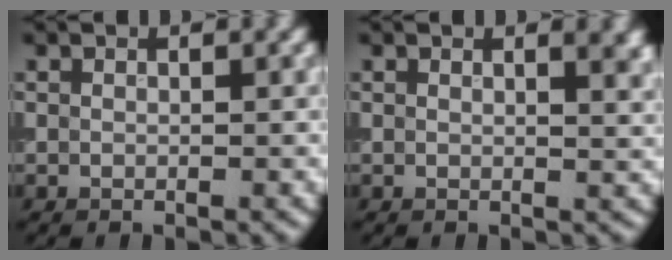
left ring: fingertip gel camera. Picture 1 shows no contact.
{"total": 2.5, "force": [1.5, 1.1, 1.7], "torque": [-0.003, 0.003, 0.019]}